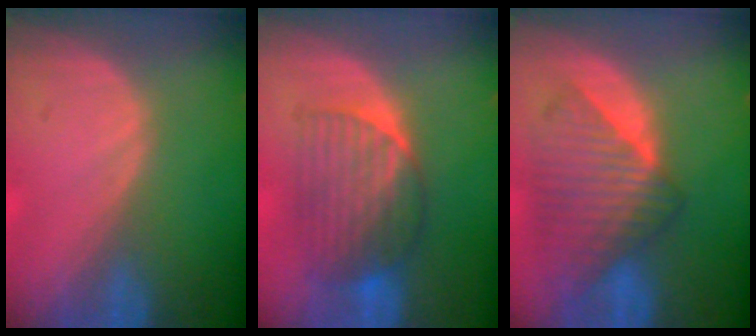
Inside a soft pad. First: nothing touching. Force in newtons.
{"total": 6.9, "press": 6.9, "slide": 0.4}
{"total": 8.7, "press": 8.1, "slide": 3.1}